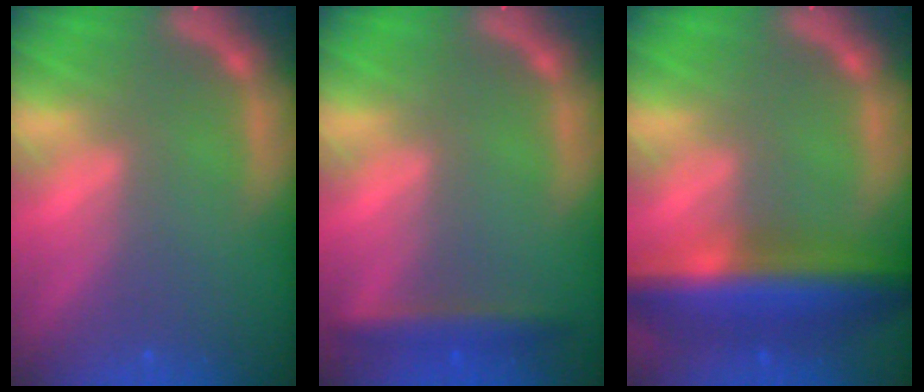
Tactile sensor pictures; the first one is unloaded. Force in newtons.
{"total": 2.9}
{"total": 9.5}